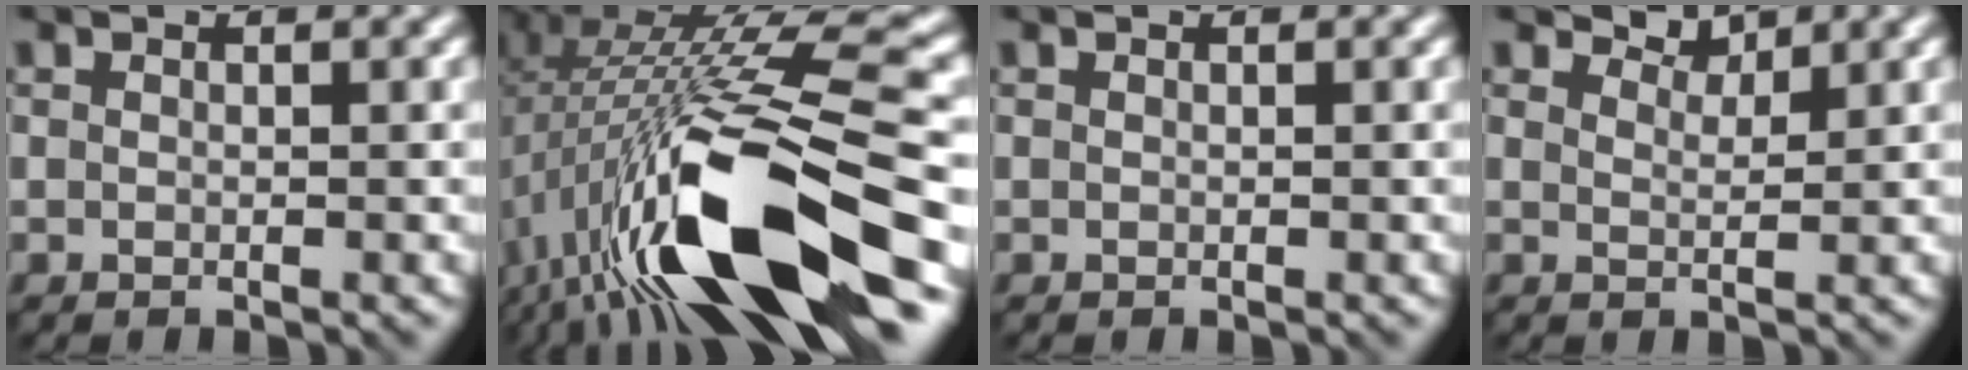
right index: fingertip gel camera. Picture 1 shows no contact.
{"total": 15.6, "force": [-4.4, 4.8, 14.1], "torque": [-0.253, 0.003, -0.071]}
{"total": 0.0}
{"total": 1.5, "force": [1.5, 0.1, 0.1], "torque": [-0.002, -0.002, 0.022]}